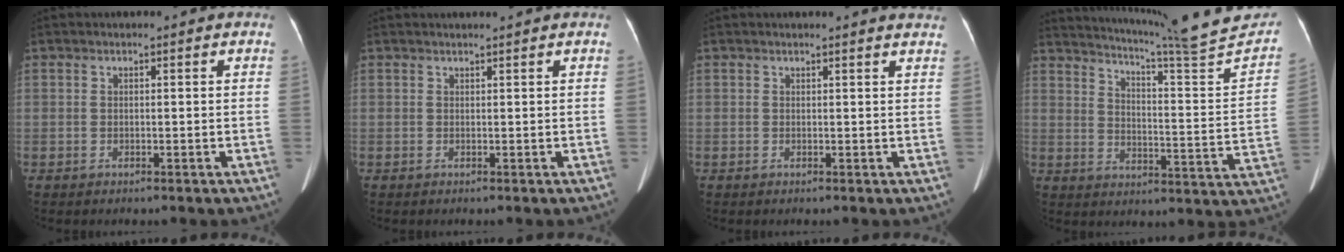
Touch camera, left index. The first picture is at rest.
{"total": 1.7, "force": [1.5, -0.4, 0.6], "torque": [-0.010, 0.013, 0.025]}
{"total": 3.6, "force": [3.5, 0.0, 0.8], "torque": [-0.012, -0.007, 0.020]}
{"total": 23.2, "force": [21.1, -0.4, 9.8], "torque": [-0.148, -0.069, 0.267]}